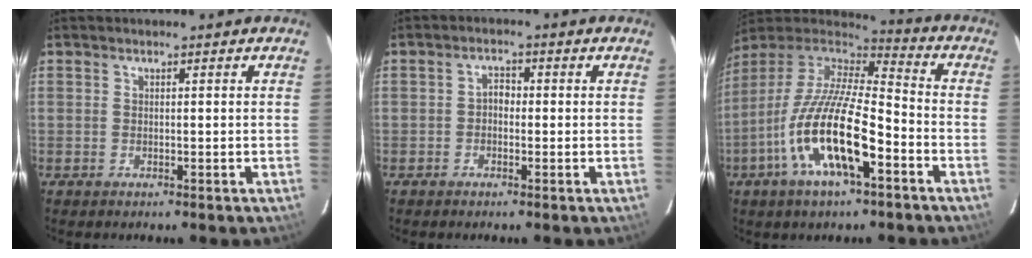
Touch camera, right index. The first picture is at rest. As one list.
[{"total": 1.8, "force": [-0.5, 1.4, 1.0], "torque": [-0.020, 0.009, -0.012]}, {"total": 19.6, "force": [-8.1, 5.8, 16.9], "torque": [-0.327, -0.027, -0.158]}]